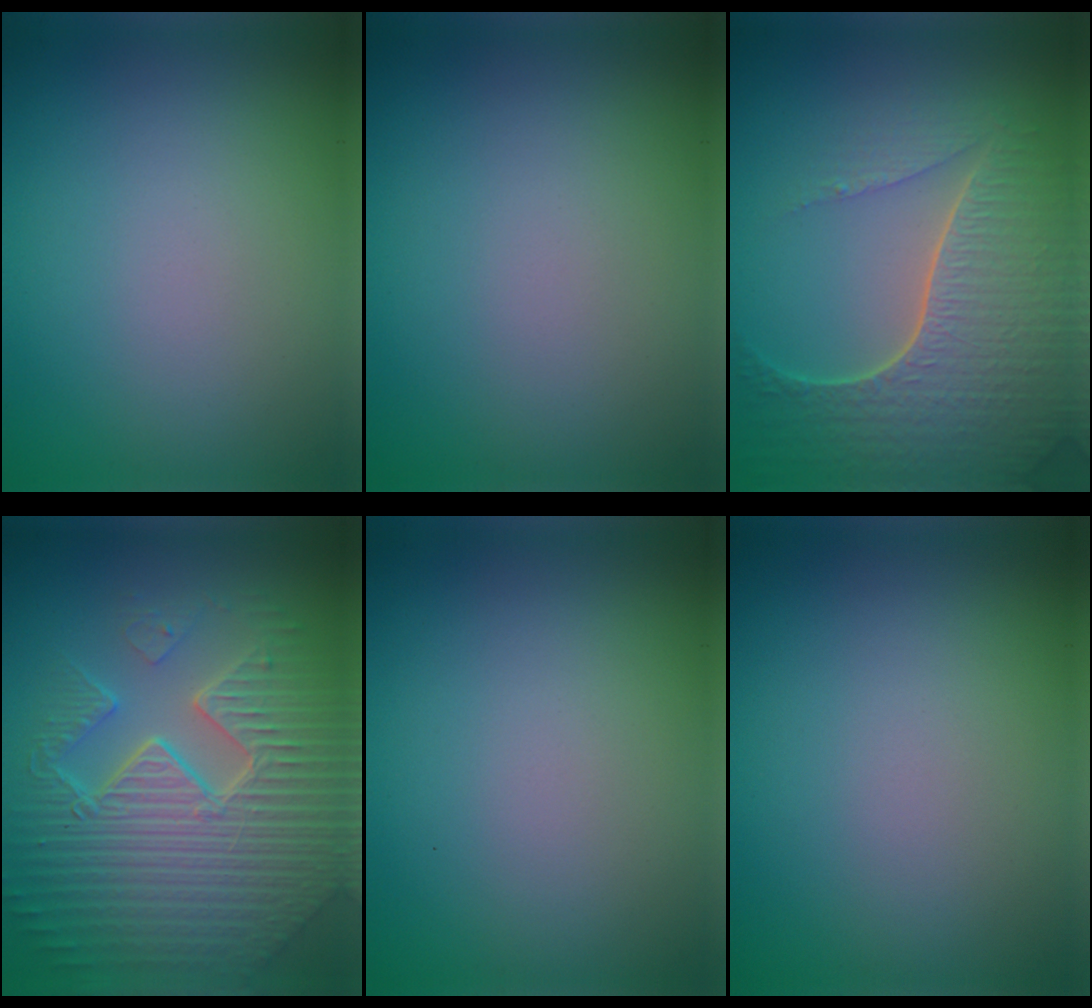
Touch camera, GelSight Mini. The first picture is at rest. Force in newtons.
{"total": 0.0}
{"total": 7.4, "press": 5.4, "slide": 5.1}
{"total": 10.7, "press": 6.9, "slide": 8.1}
{"total": 0.0}
{"total": 0.0}